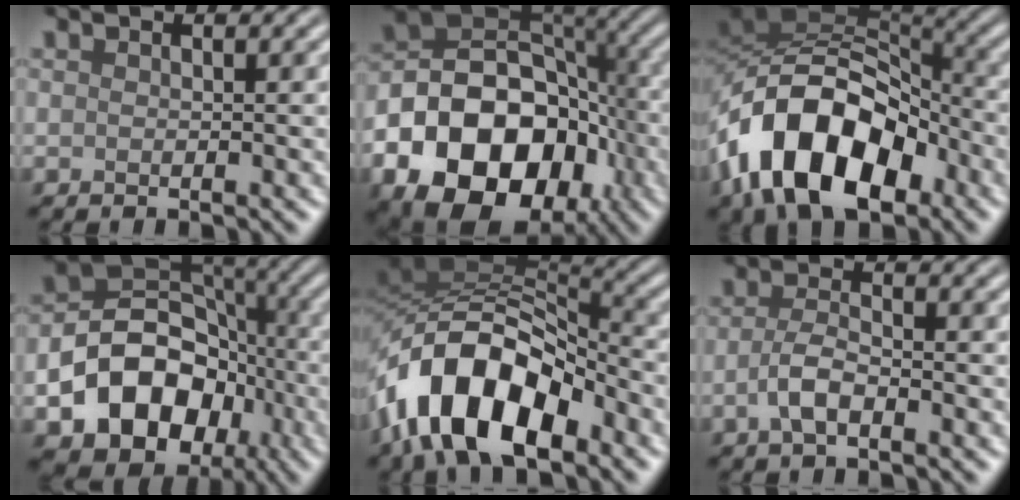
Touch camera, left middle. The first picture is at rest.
{"total": 16.0, "force": [-6.4, 11.2, 9.5], "torque": [-0.152, -0.011, -0.112]}
{"total": 13.4, "force": [-6.0, 7.7, 9.2], "torque": [-0.152, 0.005, -0.117]}
{"total": 12.2, "force": [-4.4, 9.2, 6.7], "torque": [-0.105, 0.000, -0.086]}
{"total": 12.7, "force": [-6.6, 6.4, 8.8], "torque": [-0.150, 0.001, -0.131]}
{"total": 2.6, "force": [-1.1, 1.0, 2.1], "torque": [-0.045, 0.003, -0.027]}